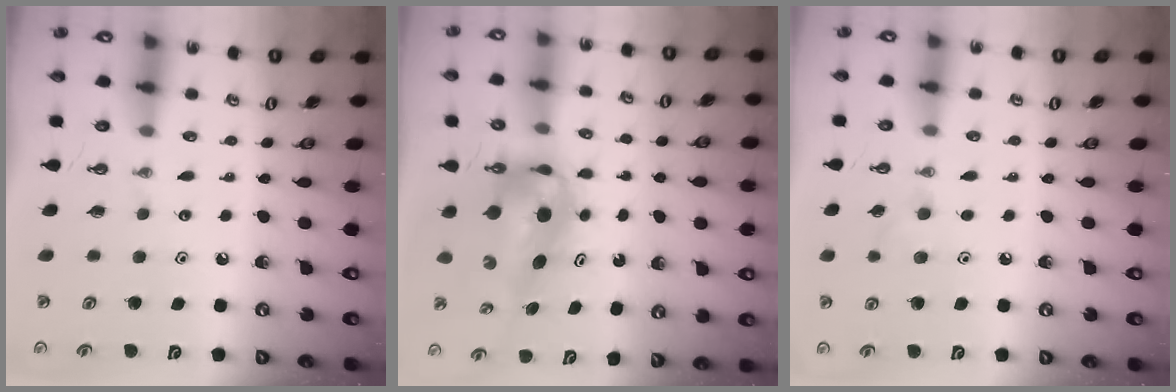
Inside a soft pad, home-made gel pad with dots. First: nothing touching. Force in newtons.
{"total": 8.4, "press": 7.5, "slide": 3.9}
{"total": 6.1, "press": 5.5, "slide": 2.6}